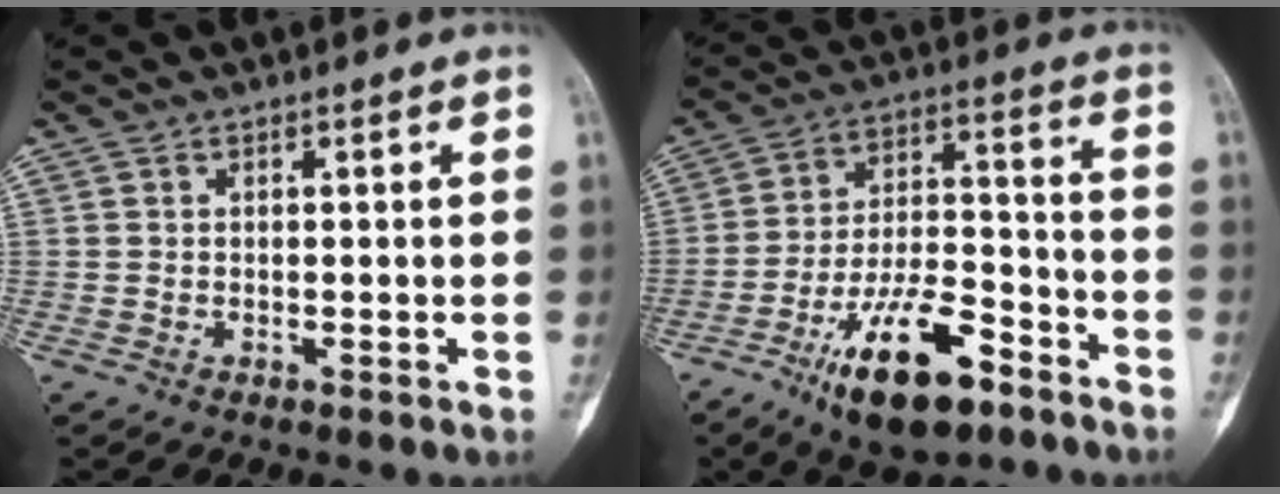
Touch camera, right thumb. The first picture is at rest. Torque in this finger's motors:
{"motor_torque": [2.71, 1.50, 1.32, -1.47, 0.60]}